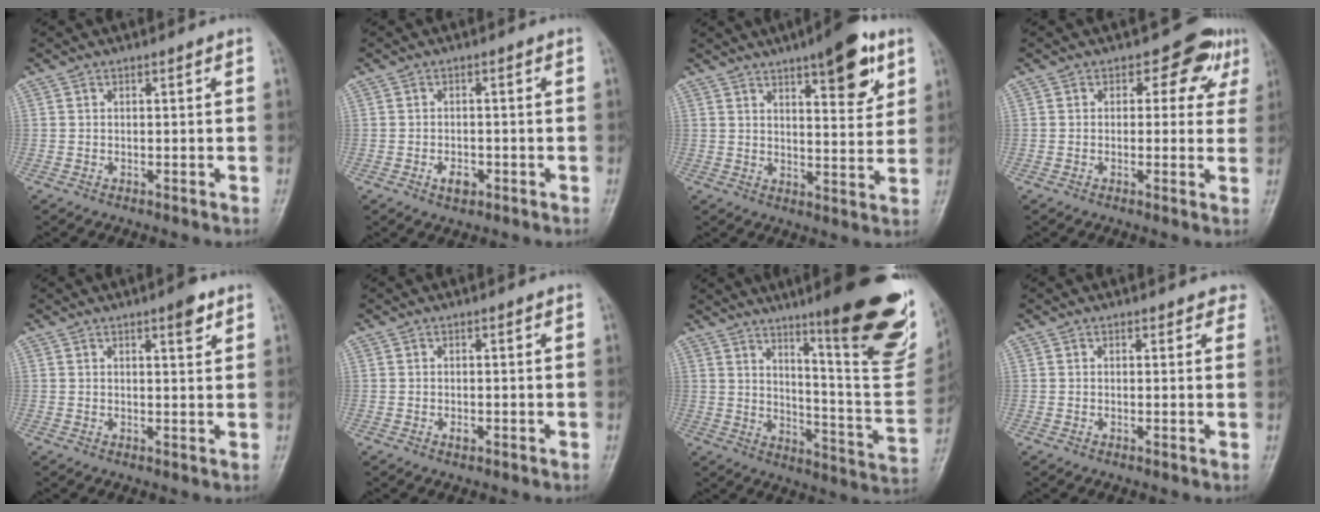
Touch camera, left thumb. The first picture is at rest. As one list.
[{"total": 2.9, "force": [-1.3, 1.8, 1.8], "torque": [-0.025, 0.003, -0.020]}, {"total": 12.2, "force": [6.7, 3.9, 9.4], "torque": [-0.104, -0.032, 0.091]}, {"total": 5.9, "force": [2.4, 4.2, 3.4], "torque": [0.005, 0.000, 0.017]}, {"total": 3.5, "force": [2.2, 1.0, 2.6], "torque": [-0.031, -0.011, 0.029]}, {"total": 1.1, "force": [-0.2, 0.7, 0.9], "torque": [-0.009, -0.001, -0.002]}, {"total": 26.9, "force": [15.2, 4.2, 21.8], "torque": [-0.264, -0.069, 0.226]}, {"total": 2.3, "force": [1.8, 1.3, 0.7], "torque": [0.021, -0.004, 0.010]}]